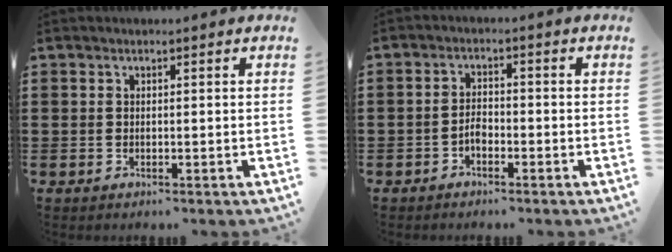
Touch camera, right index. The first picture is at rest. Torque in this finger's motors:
{"motor_torque": [2.14, 0.00, 0.01, -0.04]}